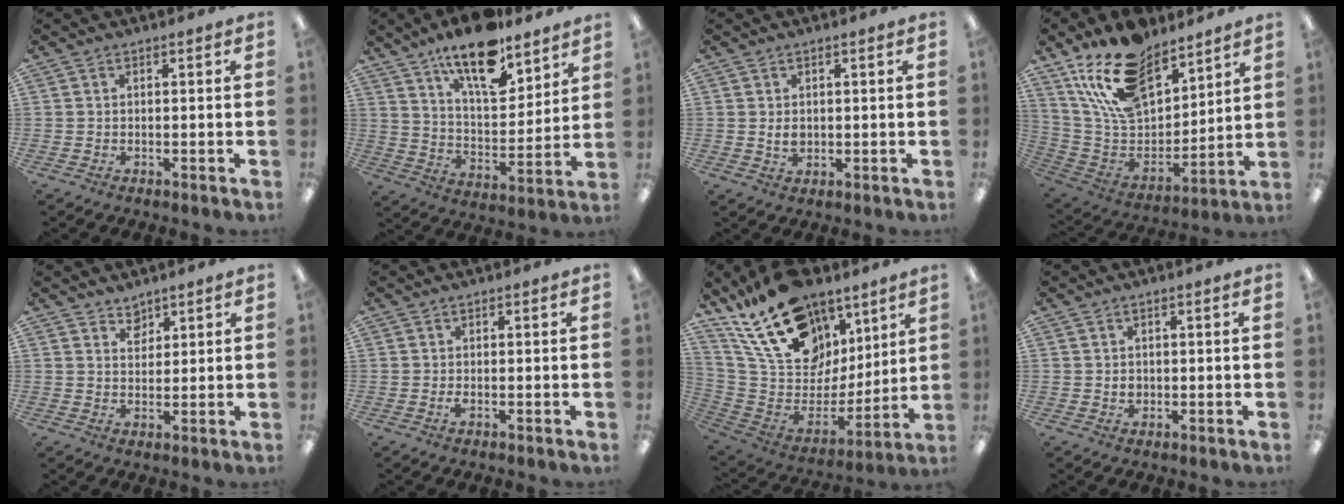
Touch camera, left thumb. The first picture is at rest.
{"total": 16.3, "force": [12.2, 5.9, 9.1], "torque": [-0.152, -0.068, 0.210]}
{"total": 2.4, "force": [0.3, 1.7, 1.6], "torque": [-0.033, 0.004, 0.005]}
{"total": 19.0, "force": [13.9, 9.4, 8.9], "torque": [-0.181, -0.074, 0.254]}
{"total": 3.6, "force": [3.1, 1.9, 0.3], "torque": [0.003, -0.018, 0.056]}
{"total": 0.8, "force": [-0.2, 0.3, 0.7], "torque": [-0.013, 0.000, -0.003]}
{"total": 23.4, "force": [14.5, 14.5, 11.3], "torque": [-0.204, -0.090, 0.276]}
{"total": 1.6, "force": [0.2, 1.3, 0.8], "torque": [-0.016, 0.004, 0.004]}